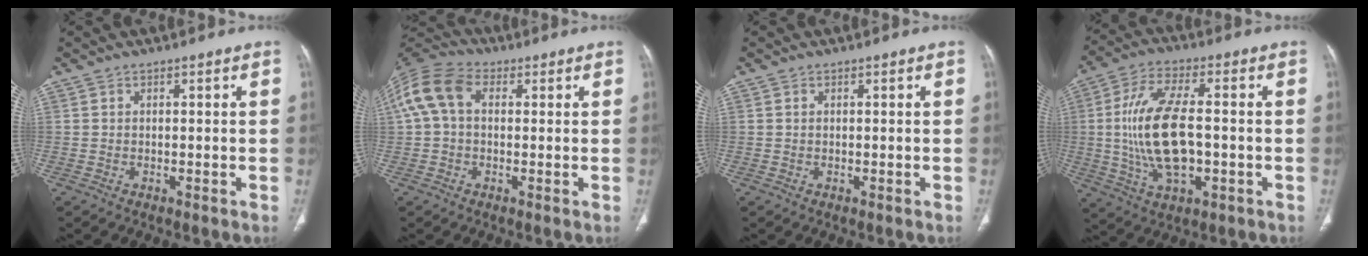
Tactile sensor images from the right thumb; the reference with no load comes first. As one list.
[{"total": 10.9, "force": [2.0, 7.5, 7.7], "torque": [-0.165, 0.039, 0.030]}, {"total": 0.0}, {"total": 16.1, "force": [-0.7, 7.4, 14.3], "torque": [-0.287, 0.009, -0.010]}]